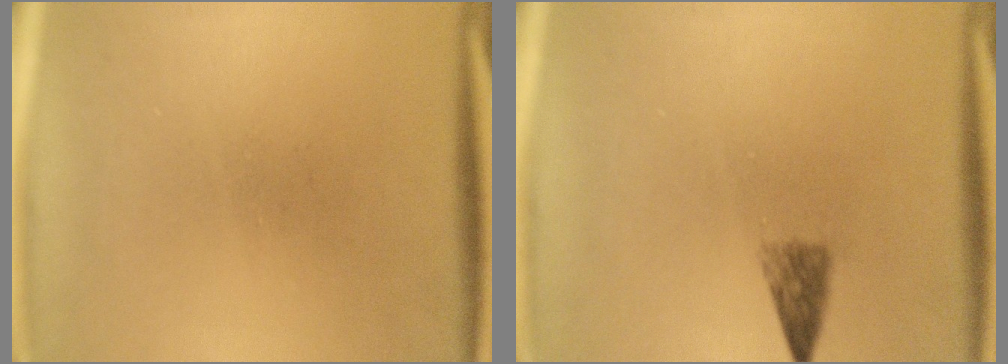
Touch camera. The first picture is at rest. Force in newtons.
{"total": 2.4}